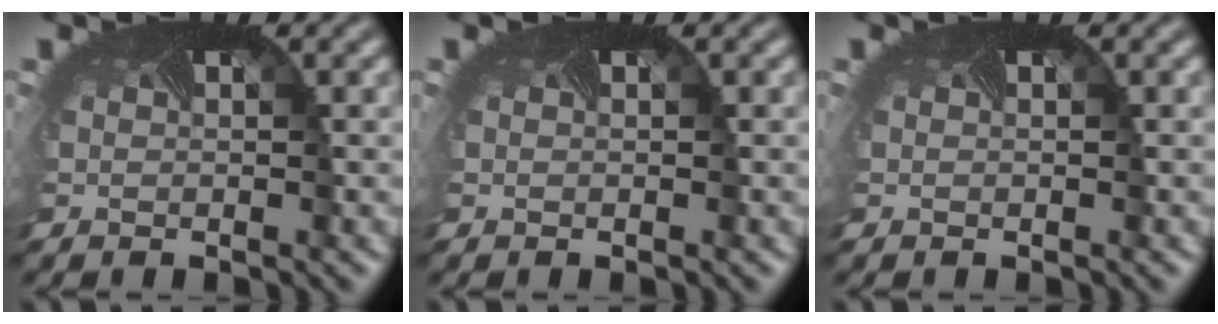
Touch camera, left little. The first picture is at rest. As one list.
[{"total": 0.0}, {"total": 0.0}]